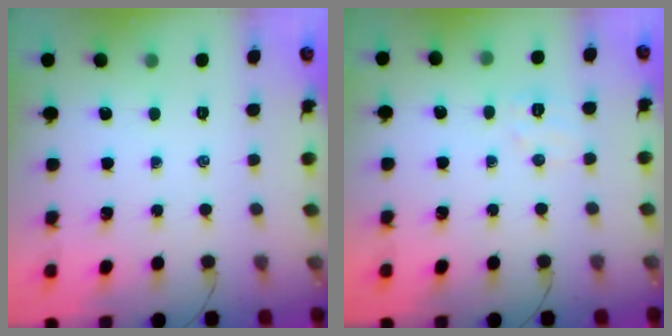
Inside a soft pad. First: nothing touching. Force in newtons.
{"total": 5.9, "press": 5.7, "slide": 1.4}